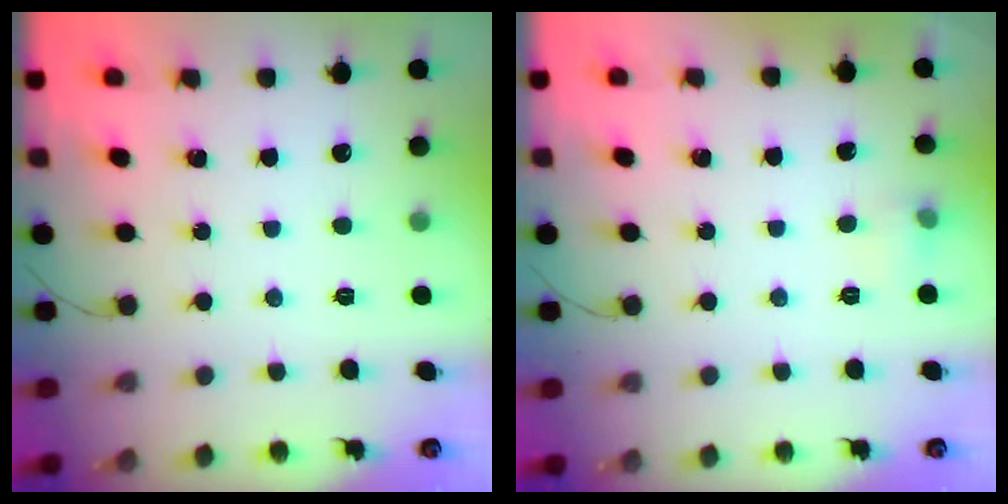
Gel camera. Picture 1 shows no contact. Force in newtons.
{"total": 4.8, "press": 4.5, "slide": 1.4}